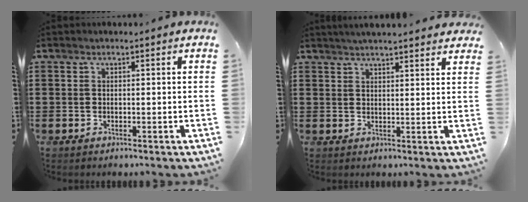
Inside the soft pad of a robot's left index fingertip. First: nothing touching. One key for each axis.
{"total": 2.8, "fx": 2.8, "fy": -0.2, "fz": 0.6, "tx": -0.020, "ty": -0.003, "tz": 0.051}